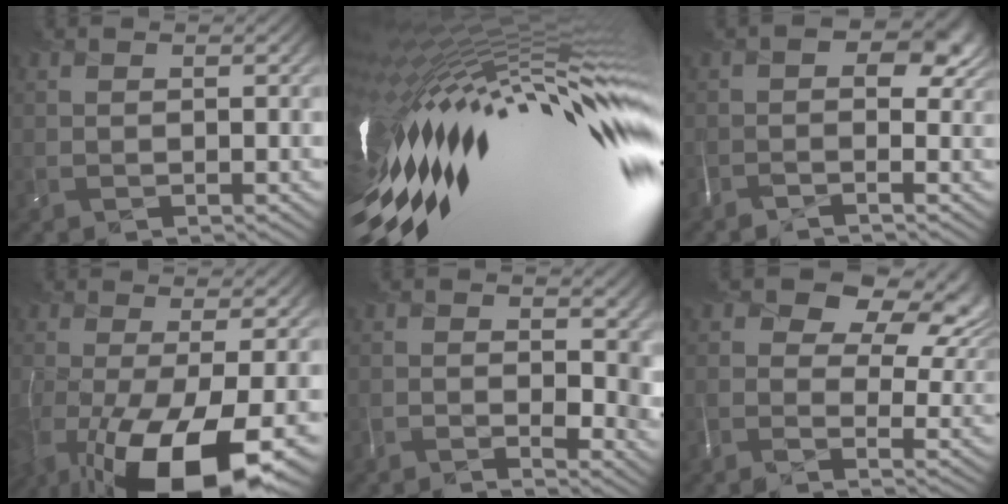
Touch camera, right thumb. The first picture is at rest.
{"total": 20.0, "force": [-2.3, 5.2, 19.2], "torque": [-0.342, -0.017, -0.040]}
{"total": 4.2, "force": [-0.4, 1.9, 3.7], "torque": [-0.045, -0.004, -0.015]}
{"total": 15.9, "force": [-7.1, 5.5, 13.1], "torque": [-0.237, -0.041, -0.097]}
{"total": 9.1, "force": [-1.2, 5.1, 7.5], "torque": [-0.103, -0.030, -0.005]}
{"total": 10.9, "force": [4.2, 6.5, 7.6], "torque": [-0.116, -0.007, 0.077]}